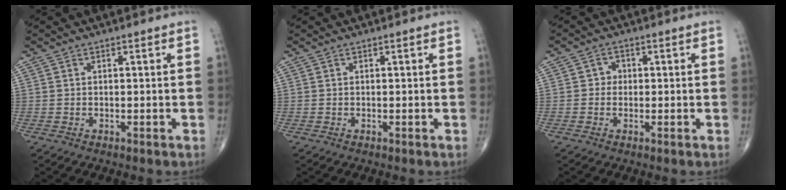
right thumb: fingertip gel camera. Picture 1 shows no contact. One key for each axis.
{"total": 0.0}
{"total": 2.2, "fx": -0.1, "fy": 2.1, "fz": 0.8, "tx": 0.005, "ty": 0.008, "tz": -0.007}